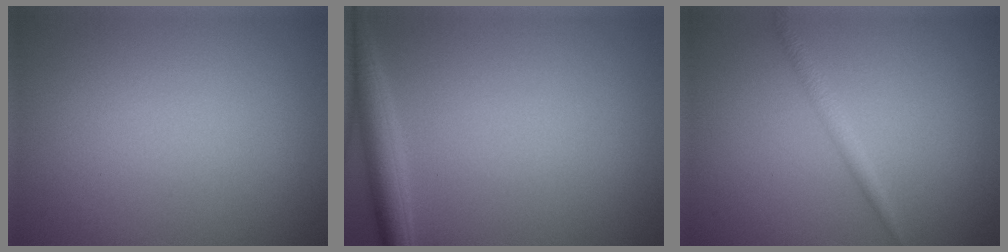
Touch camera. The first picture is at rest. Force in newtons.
{"total": 3.0, "press": 3.0, "slide": 0.2}
{"total": 1.3, "press": 1.3, "slide": 0.0}